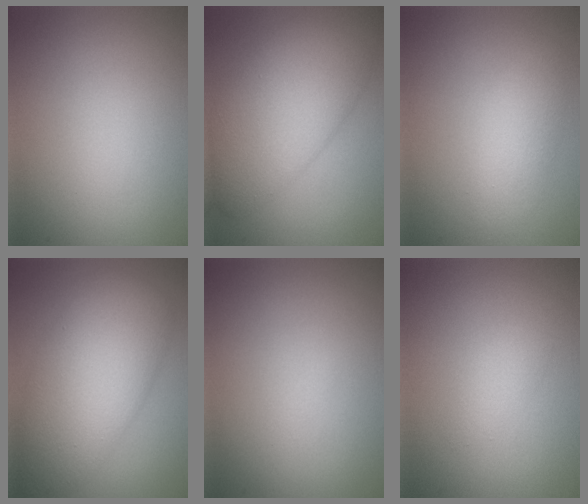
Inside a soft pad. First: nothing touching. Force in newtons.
{"total": 8.8, "press": 8.8, "slide": 0.2}
{"total": 2.4, "press": 2.4, "slide": 0.2}
{"total": 8.9, "press": 8.9, "slide": 0.0}
{"total": 0.0}
{"total": 1.1, "press": 1.1, "slide": 0.0}